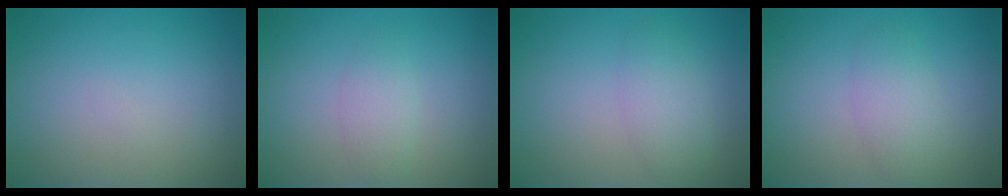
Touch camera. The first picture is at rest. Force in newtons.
{"total": 1.5, "press": 1.5, "slide": 0.0}
{"total": 2.5, "press": 2.5, "slide": 0.1}
{"total": 2.6, "press": 2.6, "slide": 0.2}